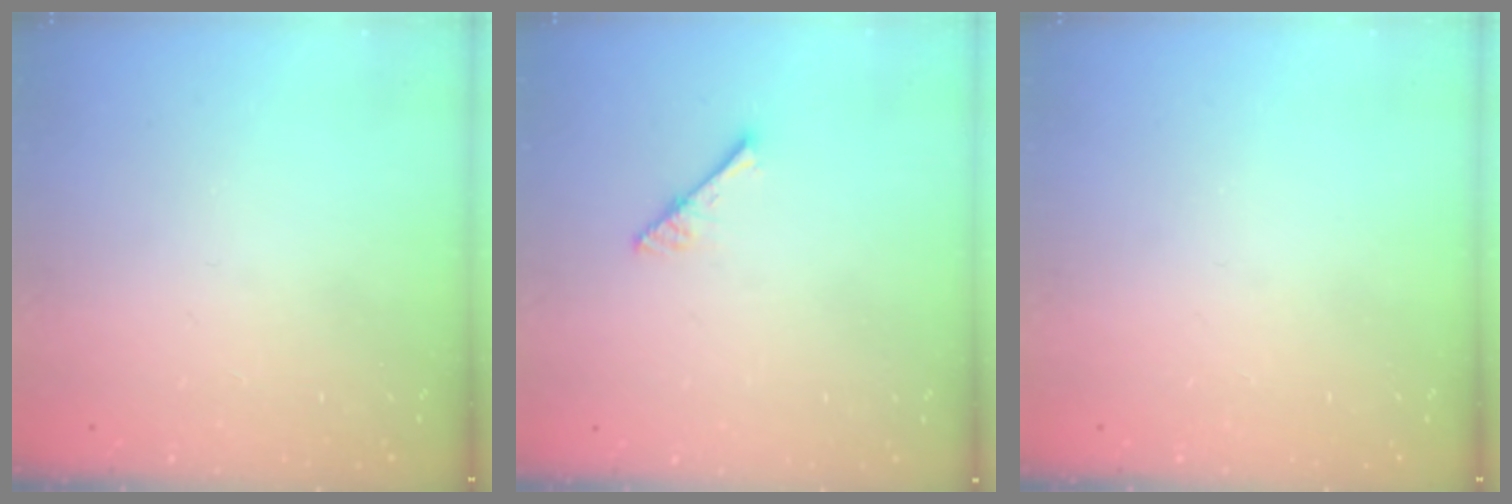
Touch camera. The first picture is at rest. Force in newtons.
{"total": 2.9, "press": 2.9, "slide": 0.2}
{"total": 0.0}